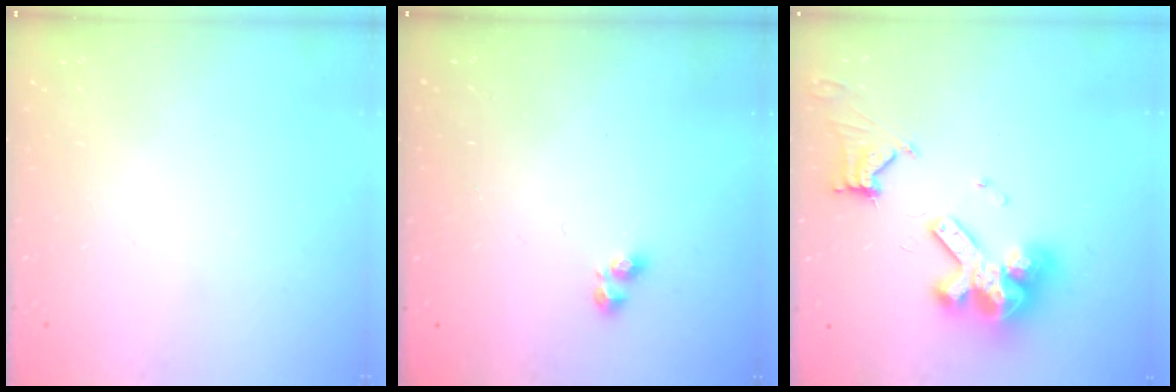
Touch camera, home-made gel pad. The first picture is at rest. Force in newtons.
{"total": 2.4, "press": 2.3, "slide": 0.4}
{"total": 15.0, "press": 14.9, "slide": 1.9}